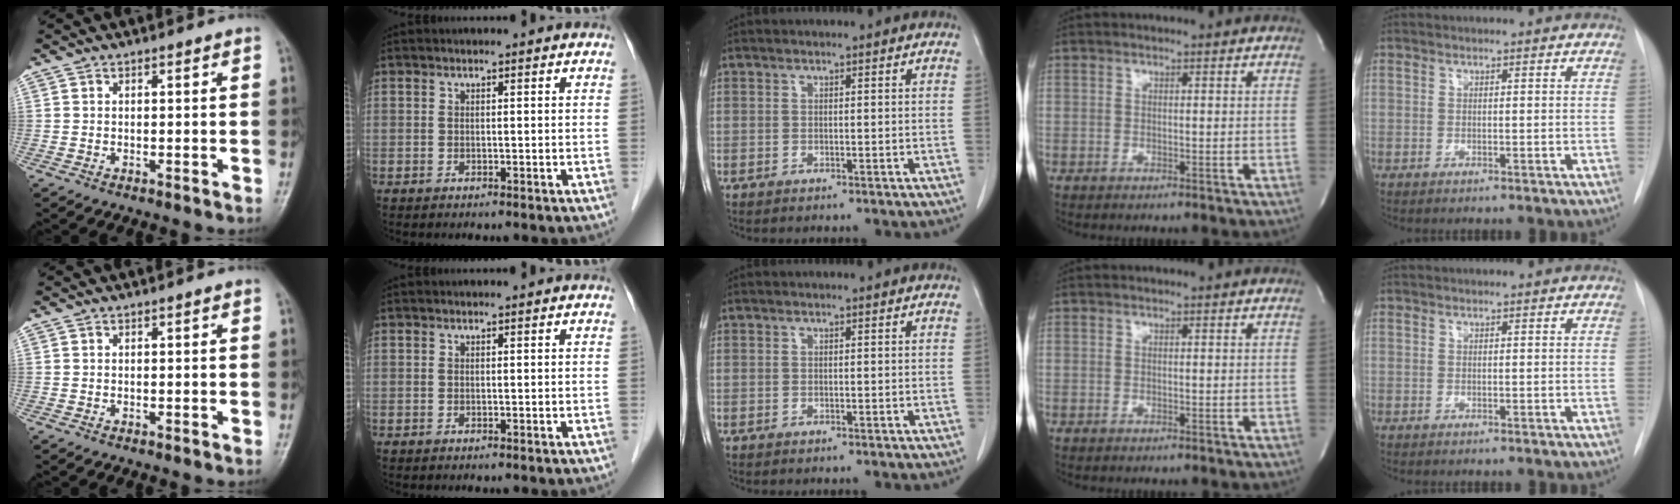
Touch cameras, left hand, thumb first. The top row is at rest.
{}